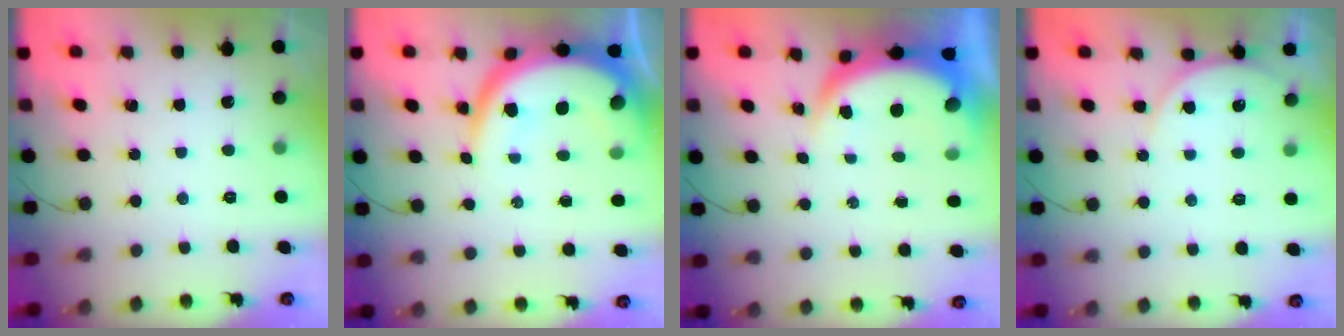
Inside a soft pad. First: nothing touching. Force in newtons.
{"total": 14.2, "press": 14.1, "slide": 0.9}
{"total": 7.8, "press": 7.7, "slide": 1.1}
{"total": 5.5, "press": 5.5, "slide": 0.3}